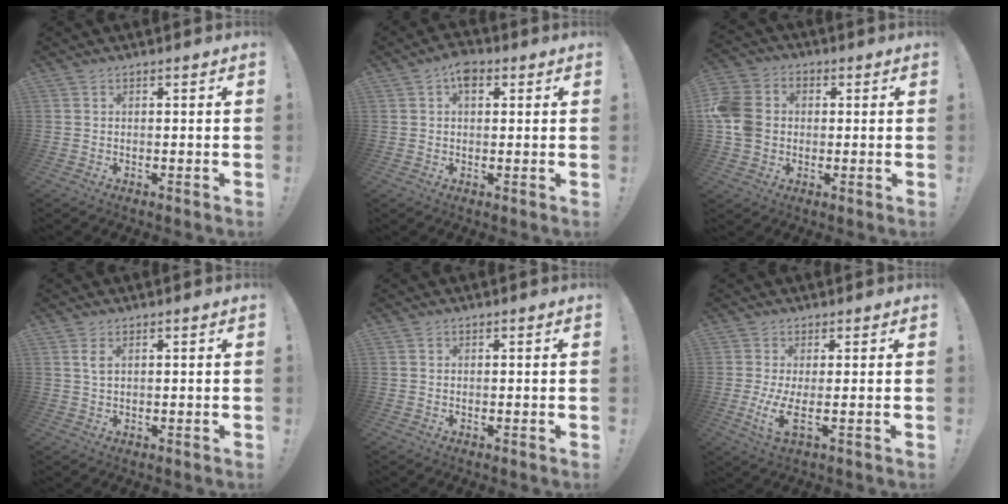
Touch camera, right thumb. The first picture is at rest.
{"total": 5.0, "force": [2.3, 3.0, 3.2], "torque": [-0.044, -0.005, 0.040]}
{"total": 11.9, "force": [0.0, 10.0, 6.4], "torque": [-0.123, 0.014, 0.003]}
{"total": 2.2, "force": [0.9, 0.9, 1.8], "torque": [-0.031, -0.002, 0.015]}
{"total": 0.0}
{"total": 6.2, "force": [0.1, 1.1, 6.1], "torque": [-0.107, -0.027, 0.002]}